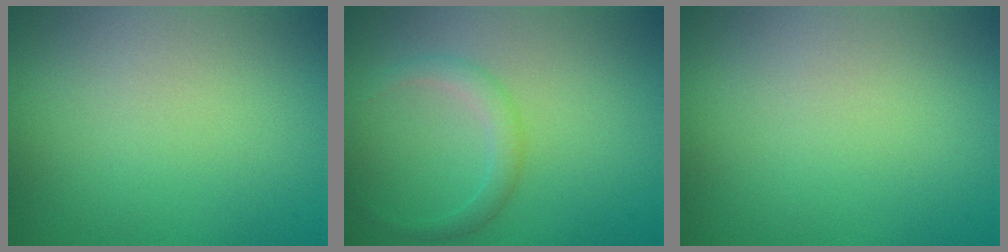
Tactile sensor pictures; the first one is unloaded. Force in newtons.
{"total": 1.8, "press": 1.8, "slide": 0.1}
{"total": 0.0}